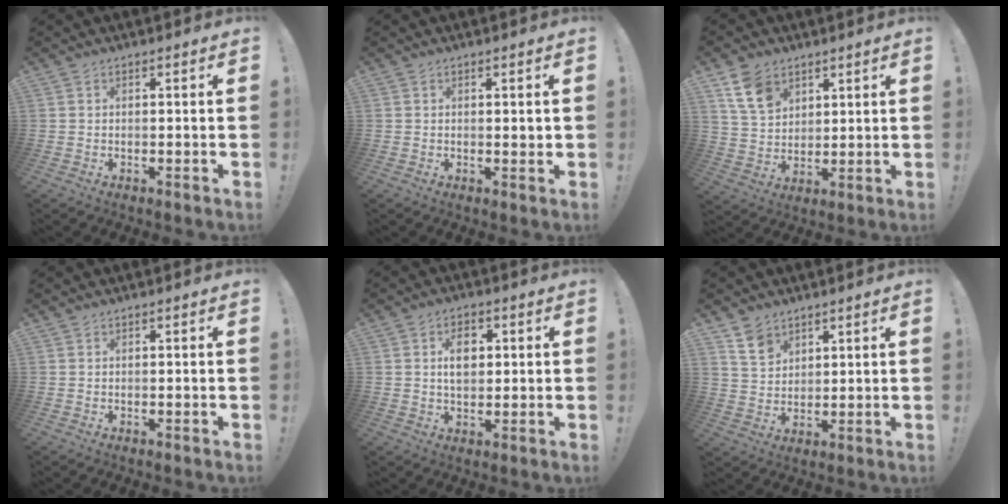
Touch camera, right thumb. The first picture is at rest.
{"total": 1.0, "force": [0.6, 0.5, 0.7], "torque": [-0.003, -0.004, 0.008]}
{"total": 10.9, "force": [6.3, 7.4, 4.9], "torque": [-0.082, -0.025, 0.125]}
{"total": 0.0}
{"total": 6.9, "force": [1.5, 4.8, 4.7], "torque": [-0.071, 0.004, 0.024]}
{"total": 7.4, "force": [5.2, 4.8, 2.0], "torque": [-0.034, -0.031, 0.102]}